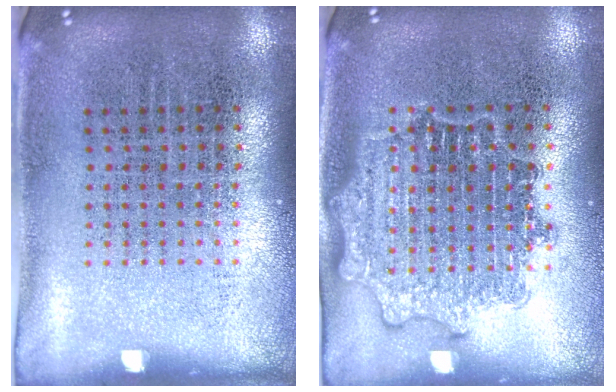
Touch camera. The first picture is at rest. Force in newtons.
{"total": 1.7, "press": 1.7, "slide": 0.4}